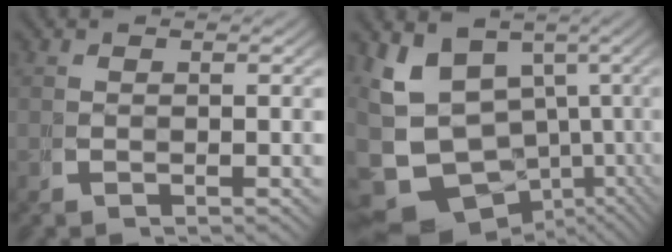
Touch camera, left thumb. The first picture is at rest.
{"total": 16.0, "force": [-3.0, 12.3, 9.8], "torque": [-0.220, -0.082, -0.019]}